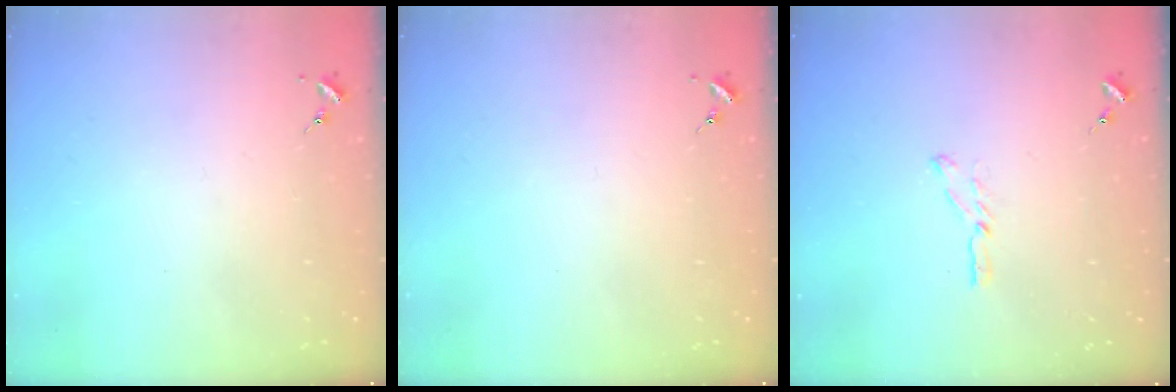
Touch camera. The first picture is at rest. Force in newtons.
{"total": 0.0}
{"total": 3.6, "press": 3.6, "slide": 0.3}